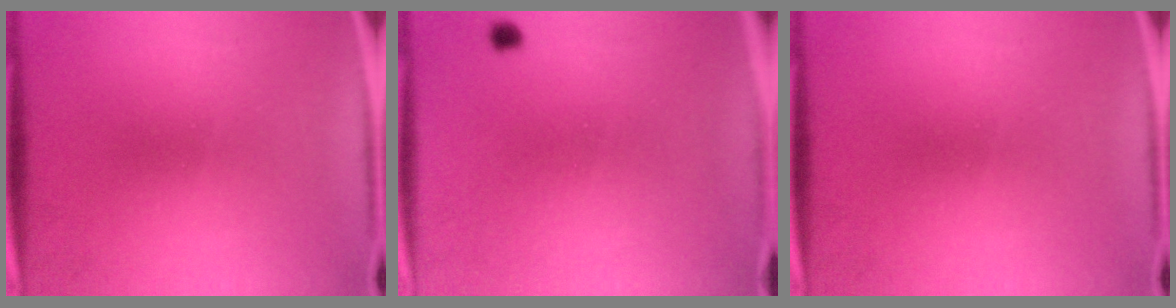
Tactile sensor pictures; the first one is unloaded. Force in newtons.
{"total": 1.0}
{"total": 0.0}